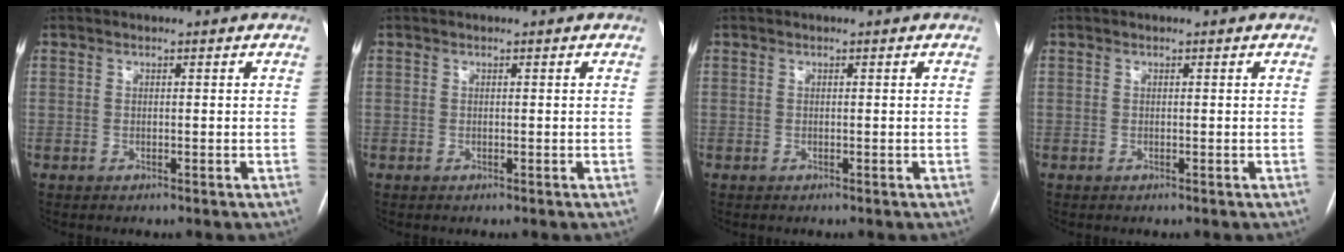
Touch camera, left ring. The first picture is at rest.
{"total": 0.0}
{"total": 0.0}
{"total": 0.0}